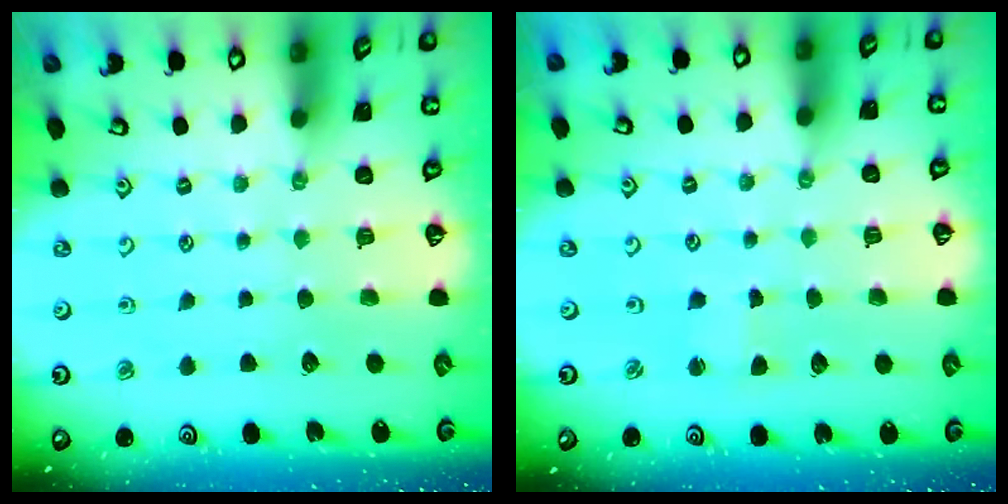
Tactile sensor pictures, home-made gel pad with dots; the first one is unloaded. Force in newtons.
{"total": 1.4, "press": 1.4, "slide": 0.3}